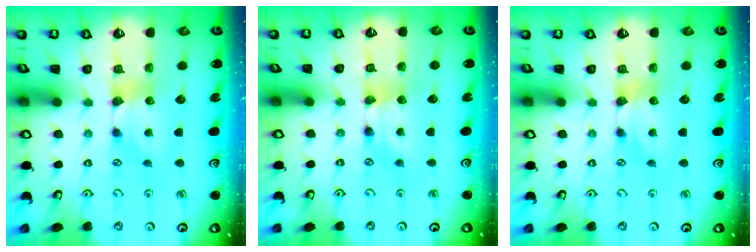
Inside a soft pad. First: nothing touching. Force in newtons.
{"total": 1.8, "press": 1.8, "slide": 0.1}
{"total": 0.0}